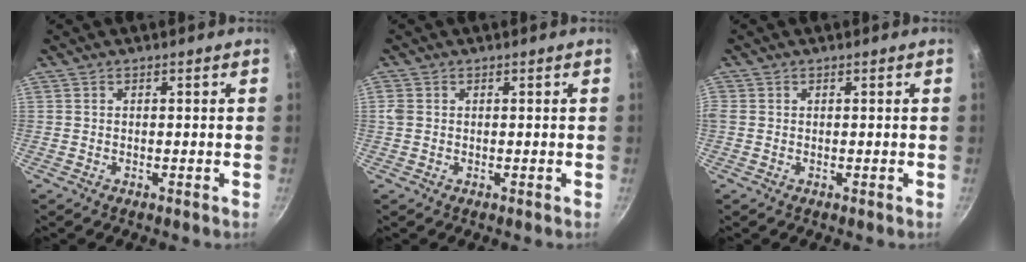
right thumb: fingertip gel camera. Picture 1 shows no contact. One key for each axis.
{"total": 1.6, "fx": 0.1, "fy": 1.3, "fz": 1.0, "tx": -0.025, "ty": 0.002, "tz": 0.002}
{"total": 1.3, "fx": 0.1, "fy": 1.1, "fz": 0.7, "tx": -0.024, "ty": 0.005, "tz": 0.005}